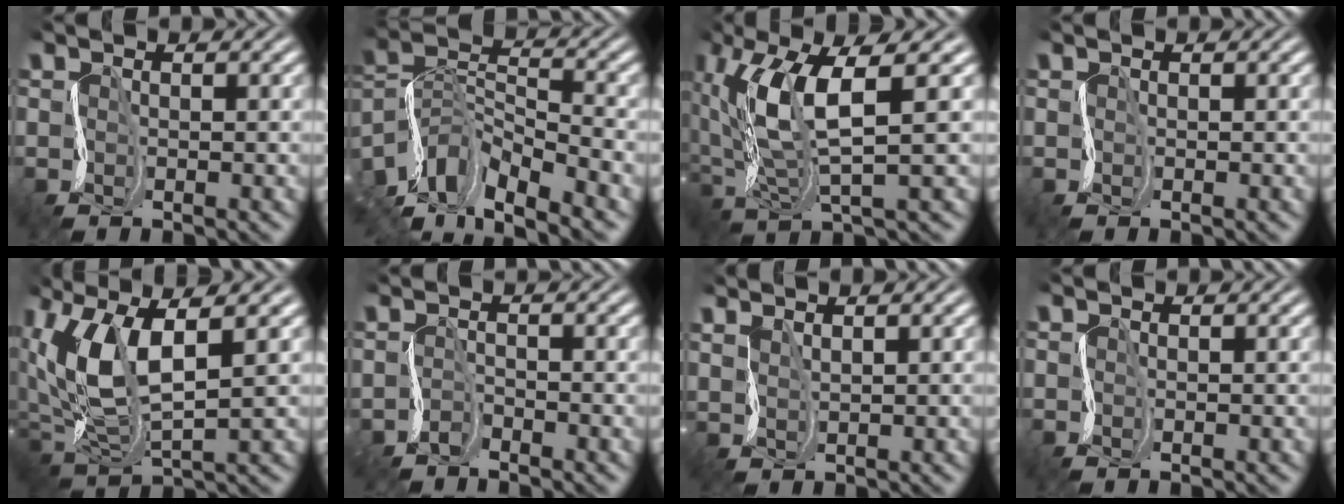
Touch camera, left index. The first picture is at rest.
{"total": 7.6, "force": [-5.1, 3.7, 4.1], "torque": [-0.075, 0.014, -0.108]}
{"total": 7.2, "force": [2.3, 2.0, 6.5], "torque": [-0.147, 0.009, 0.042]}
{"total": 0.0}
{"total": 7.1, "force": [3.1, 3.3, 5.5], "torque": [-0.134, 0.006, 0.058]}
{"total": 1.1, "force": [-0.6, -0.4, -0.8], "torque": [0.008, 0.006, -0.020]}
{"total": 2.0, "force": [1.9, -0.3, -0.6], "torque": [0.009, 0.007, 0.039]}
{"total": 0.0}